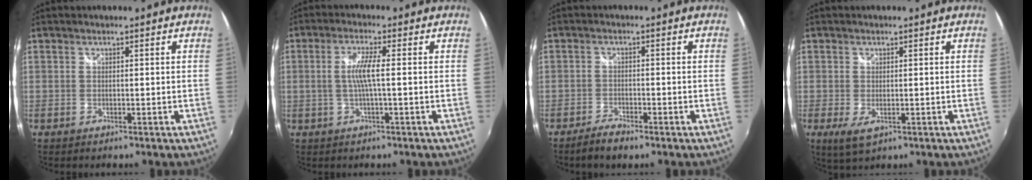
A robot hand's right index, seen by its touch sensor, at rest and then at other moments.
{"total": 4.8, "force": [-0.2, 0.0, 4.8], "torque": [-0.095, 0.000, -0.001]}
{"total": 3.4, "force": [-2.8, 0.8, 1.9], "torque": [-0.056, -0.002, -0.057]}
{"total": 3.8, "force": [-0.9, 1.9, 3.1], "torque": [-0.057, -0.014, -0.009]}